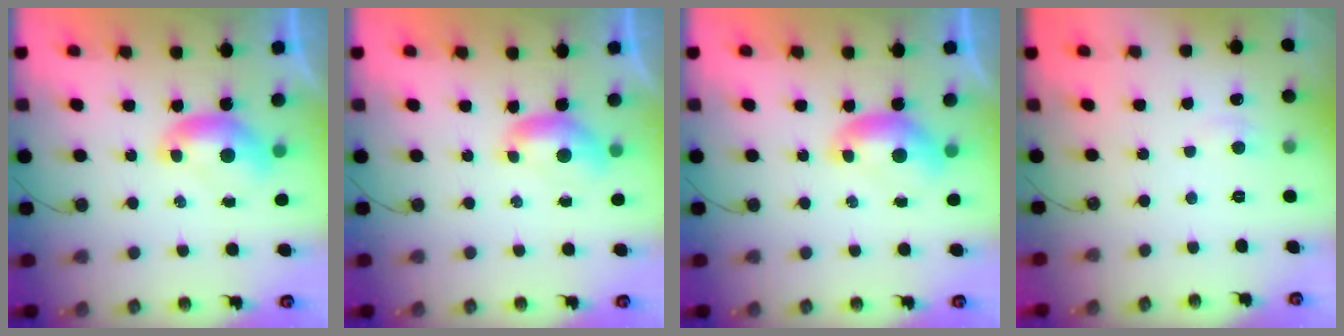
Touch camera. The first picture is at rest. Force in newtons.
{"total": 1.3, "press": 1.1, "slide": 0.6}
{"total": 0.0}
{"total": 2.4, "press": 2.4, "slide": 0.4}